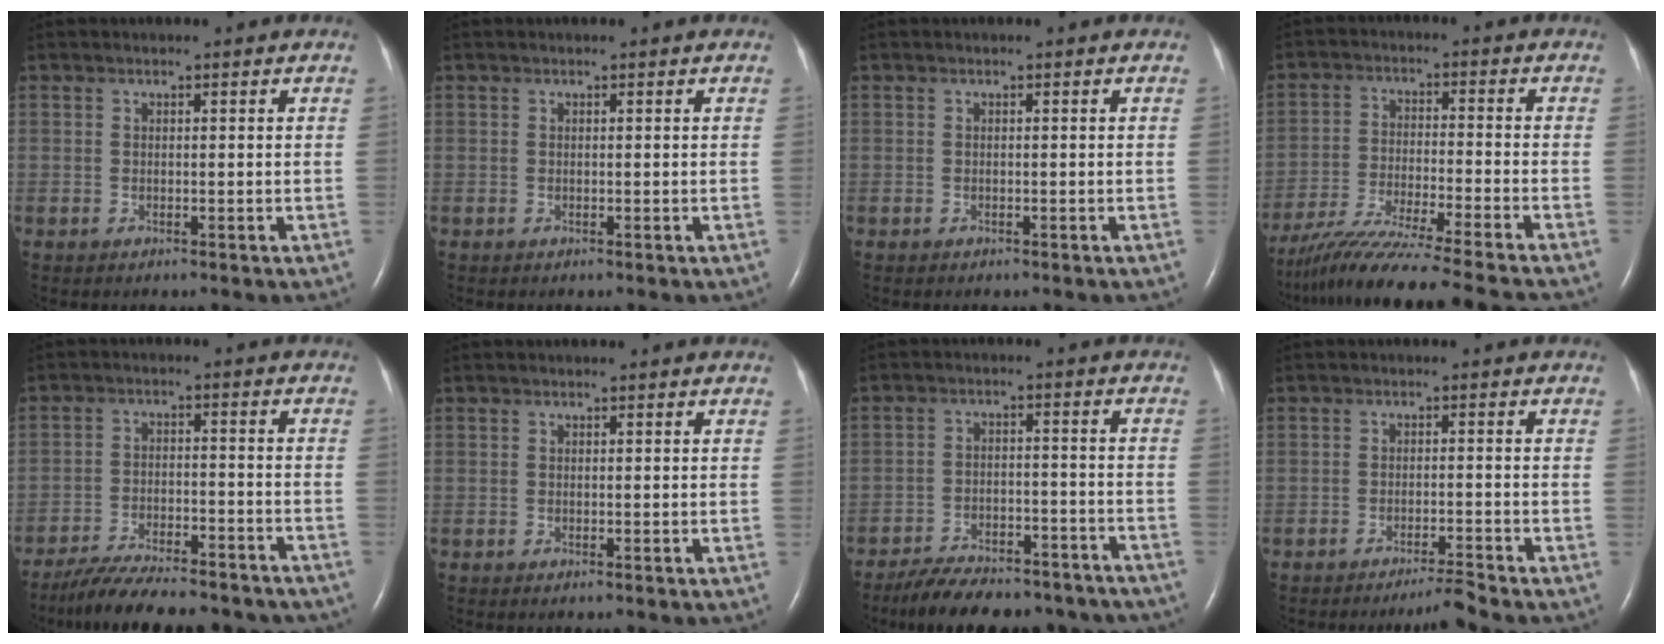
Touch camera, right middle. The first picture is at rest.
{"total": 0.0}
{"total": 0.0}
{"total": 19.3, "force": [-17.0, -1.8, 9.0], "torque": [-0.162, -0.055, -0.276]}
{"total": 18.1, "force": [-15.9, 3.8, 7.7], "torque": [-0.129, -0.004, -0.228]}
{"total": 0.0}
{"total": 18.3, "force": [-15.9, 5.7, 7.0], "torque": [-0.114, 0.005, -0.216]}
{"total": 3.1, "force": [-2.8, -1.1, 0.8], "torque": [-0.015, -0.014, -0.048]}